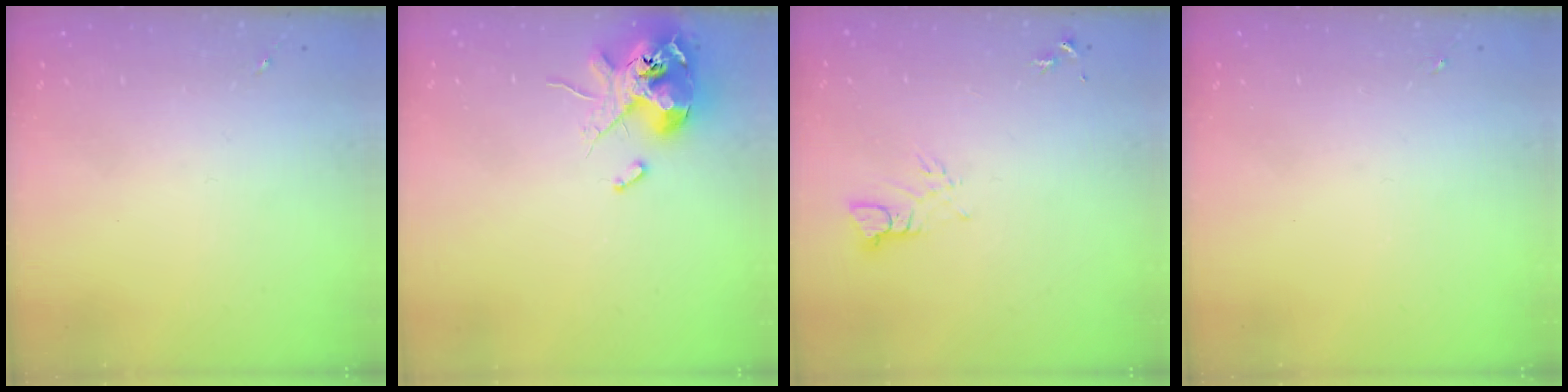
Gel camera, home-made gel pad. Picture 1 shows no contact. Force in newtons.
{"total": 12.7, "press": 12.5, "slide": 2.2}
{"total": 3.4, "press": 3.4, "slide": 0.3}
{"total": 0.0}